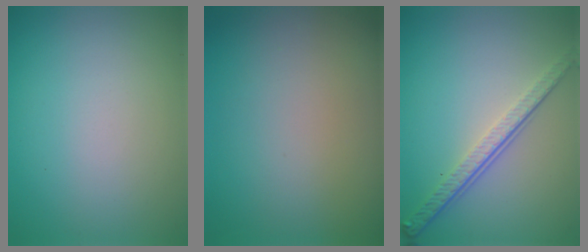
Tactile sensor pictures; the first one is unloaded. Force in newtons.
{"total": 0.0}
{"total": 4.0, "press": 2.8, "slide": 2.9}